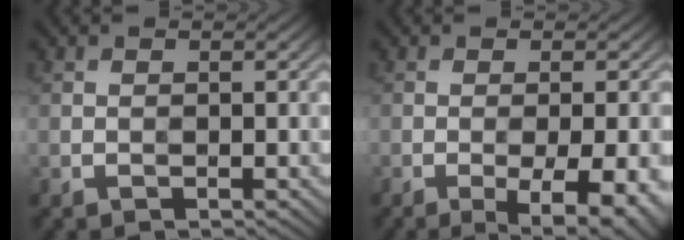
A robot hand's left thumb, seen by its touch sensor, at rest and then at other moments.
{"total": 7.4, "force": [-3.0, 2.1, 6.4], "torque": [-0.096, -0.009, -0.032]}